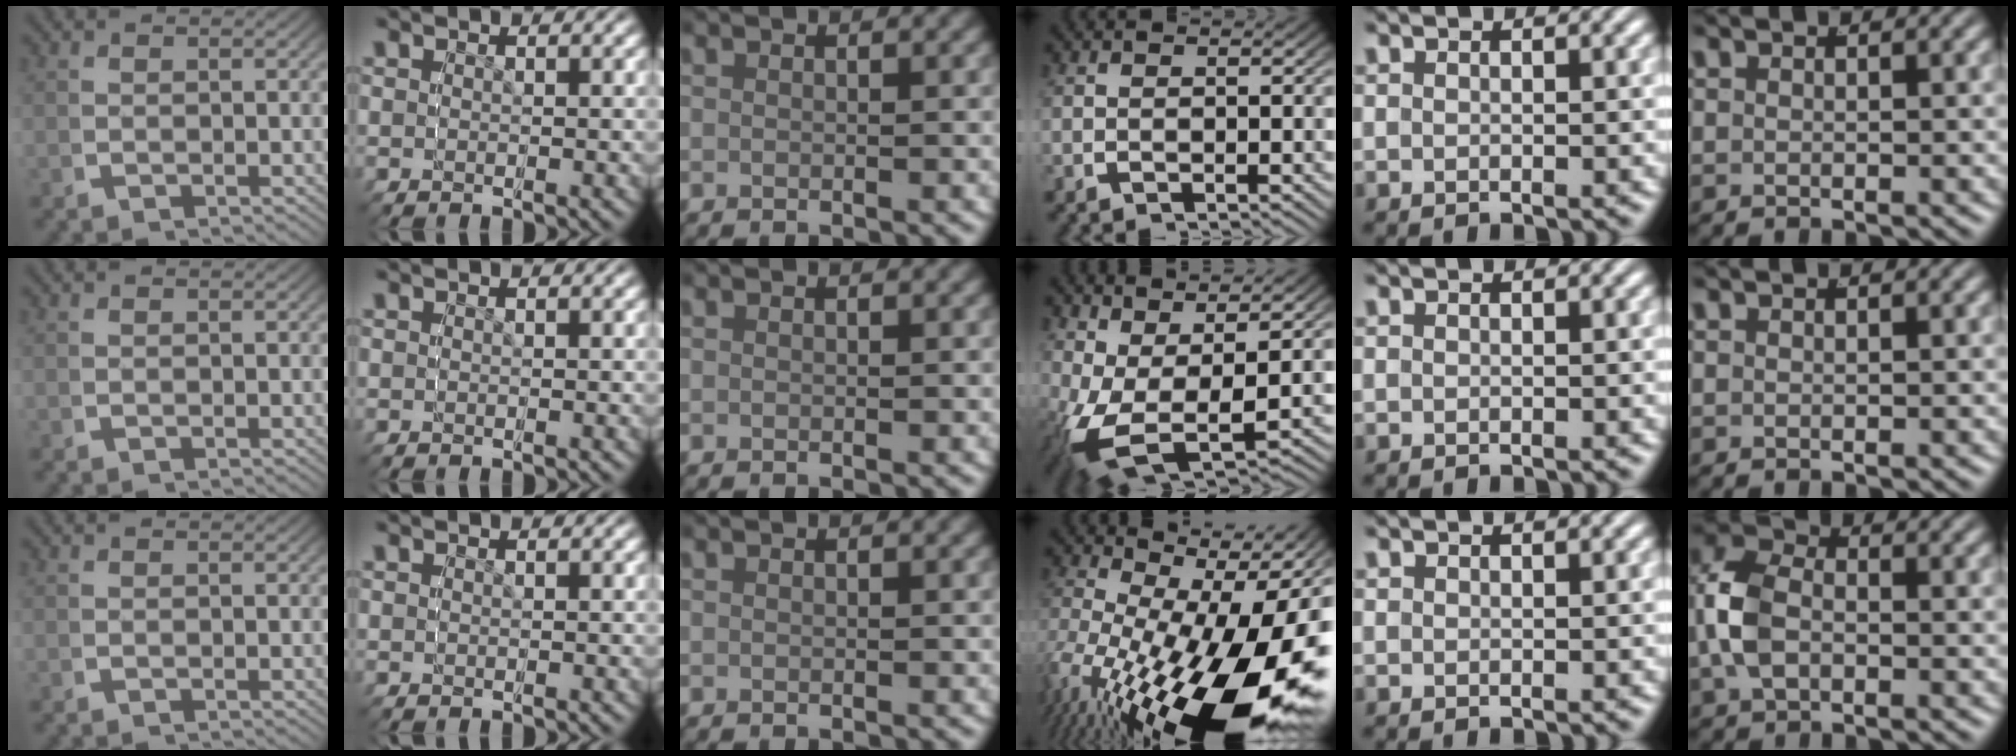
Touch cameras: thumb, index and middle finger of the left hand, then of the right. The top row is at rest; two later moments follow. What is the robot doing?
{"motion": "grasp_and_lifting", "object": "button"}